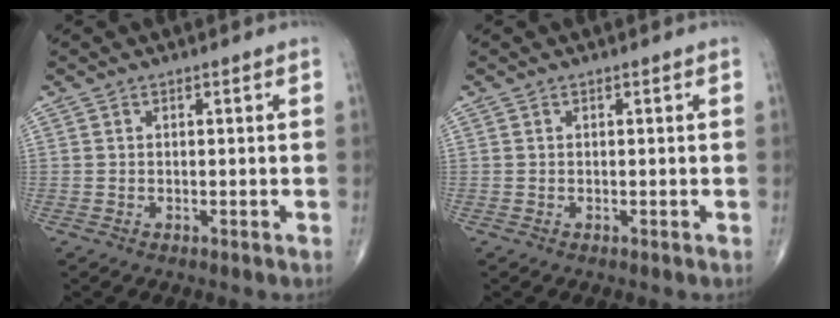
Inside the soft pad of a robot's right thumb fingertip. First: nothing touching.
{"total": 0.0}